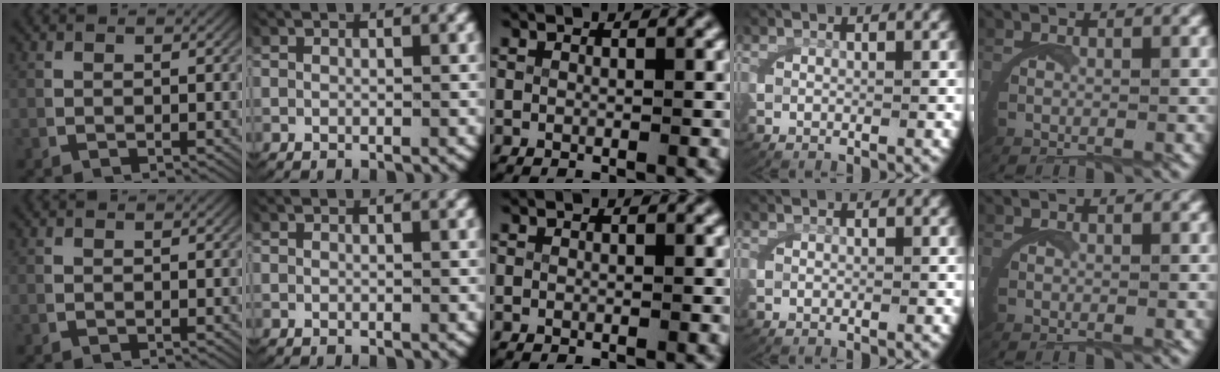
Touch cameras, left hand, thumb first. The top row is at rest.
{}